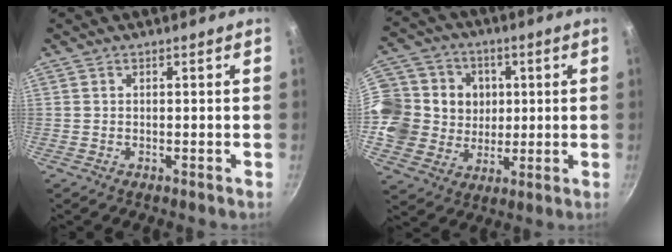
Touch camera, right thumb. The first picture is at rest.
{"total": 18.4, "force": [2.7, 16.5, 7.7], "torque": [-0.143, 0.008, 0.049]}